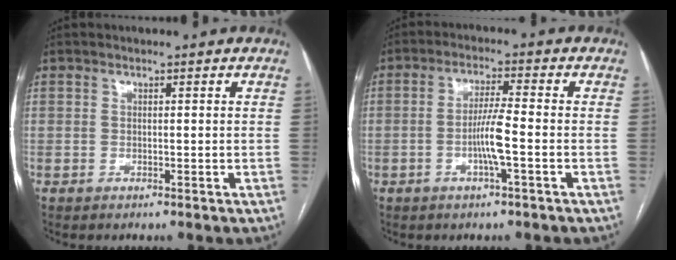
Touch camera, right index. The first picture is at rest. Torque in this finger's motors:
{"motor_torque": [0.78, -0.17, 0.27, 0.06]}